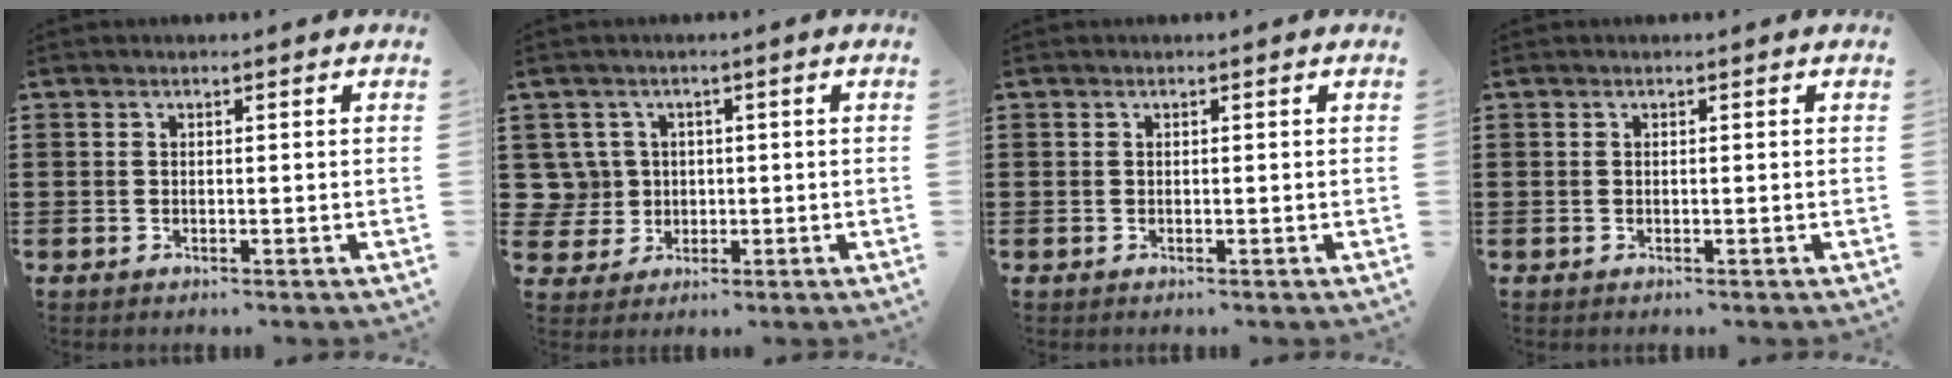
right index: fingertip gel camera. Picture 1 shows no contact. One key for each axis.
{"total": 4.8, "fx": 0.6, "fy": 4.7, "fz": 0.9, "tx": -0.047, "ty": 0.015, "tz": 0.010}
{"total": 0.0}
{"total": 0.0}